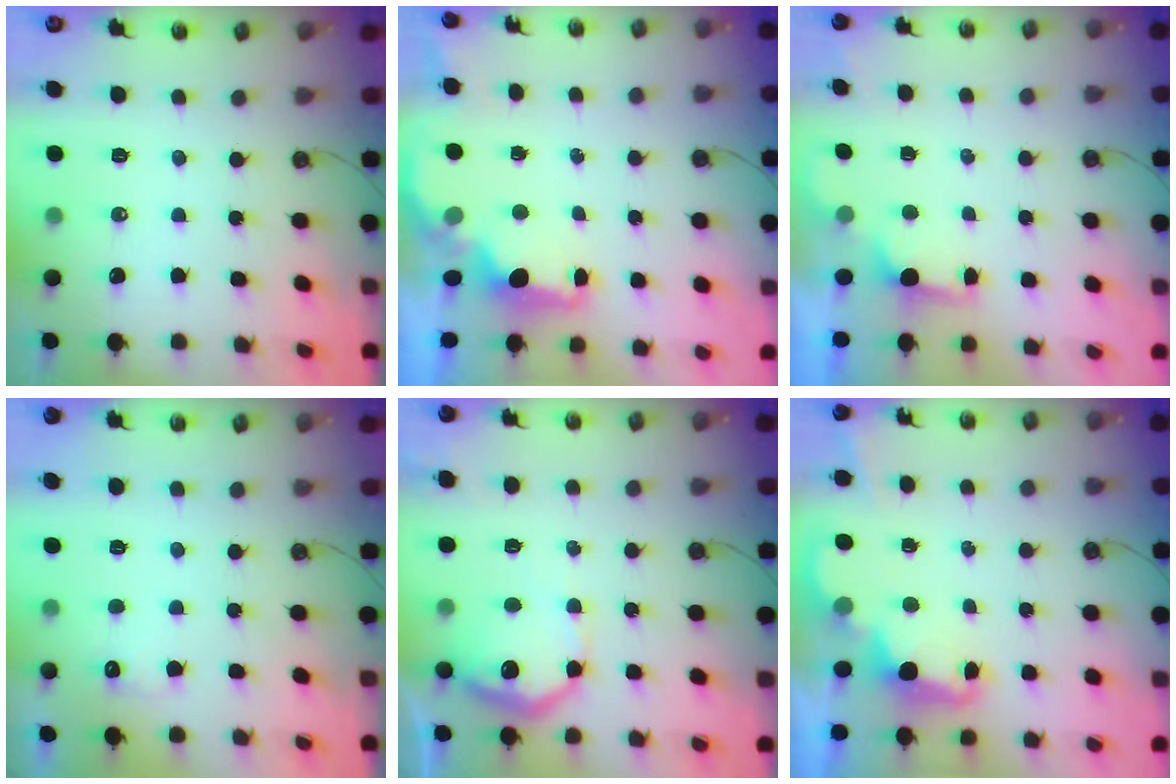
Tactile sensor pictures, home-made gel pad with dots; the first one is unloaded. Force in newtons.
{"total": 2.0, "press": 1.8, "slide": 0.7}
{"total": 0.9, "press": 0.4, "slide": 0.8}
{"total": 3.9, "press": 3.8, "slide": 1.1}
{"total": 13.7, "press": 13.7, "slide": 0.9}
{"total": 2.5, "press": 2.5, "slide": 0.6}